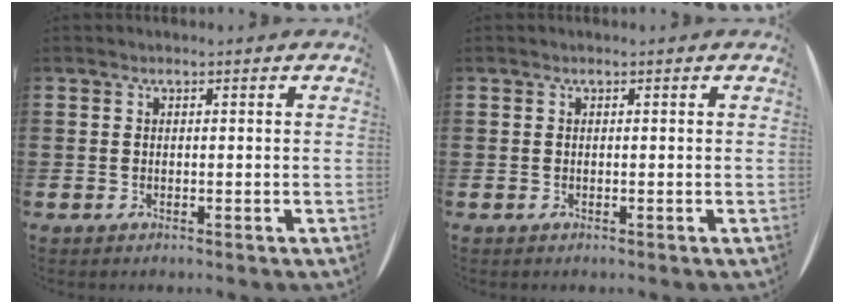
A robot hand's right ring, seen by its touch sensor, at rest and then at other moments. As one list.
[{"total": 0.0}]